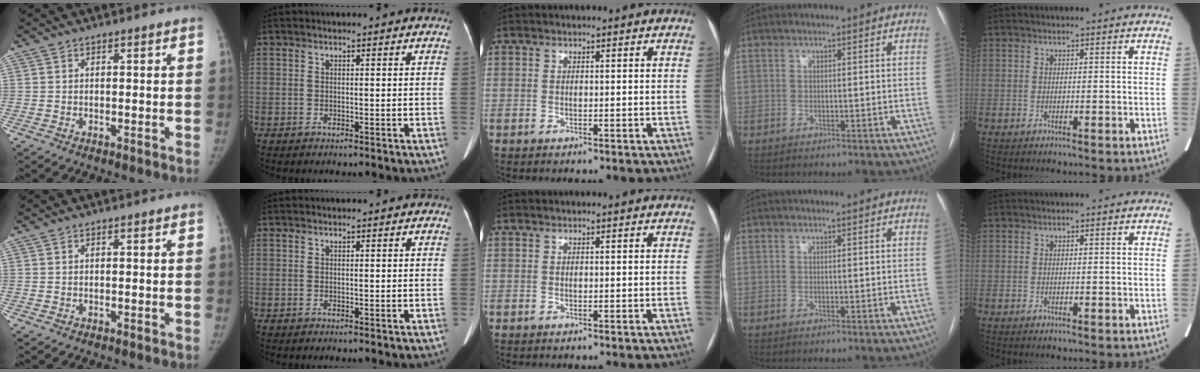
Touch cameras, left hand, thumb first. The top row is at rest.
{}